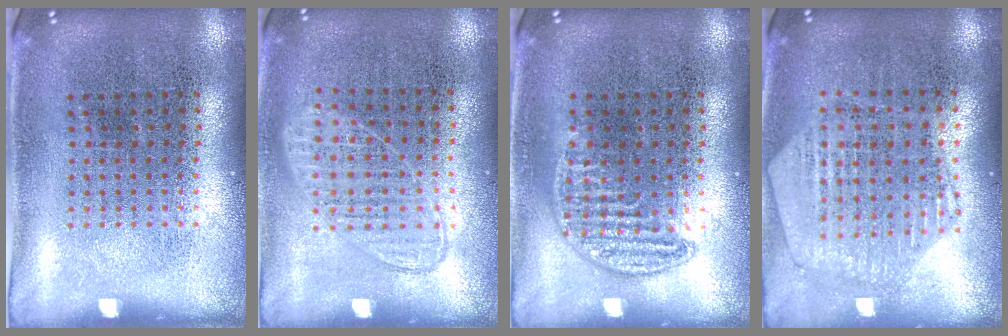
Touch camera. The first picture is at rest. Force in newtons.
{"total": 0.9, "press": 0.9, "slide": 0.3}
{"total": 0.8, "press": 0.8, "slide": 0.3}
{"total": 1.3, "press": 1.2, "slide": 0.2}